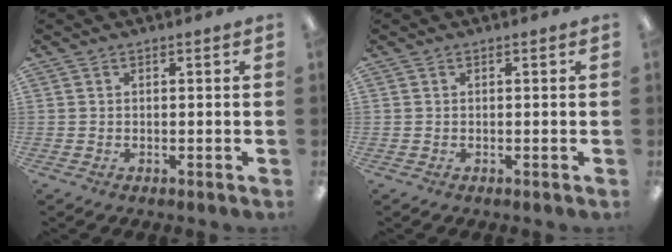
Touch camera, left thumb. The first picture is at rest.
{"total": 0.0}